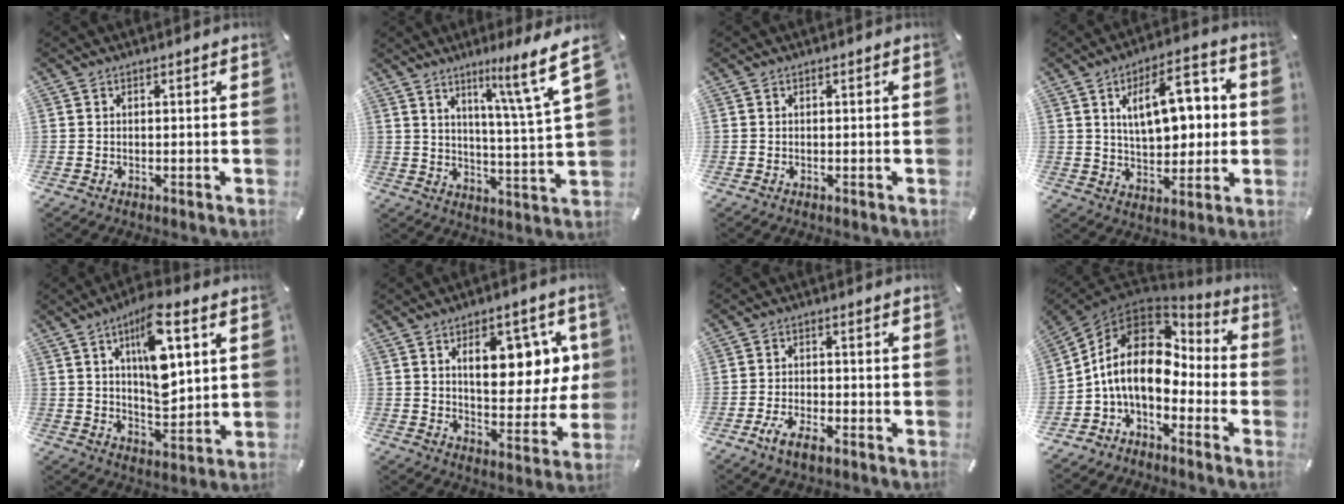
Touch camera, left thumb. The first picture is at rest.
{"total": 12.3, "force": [8.2, 0.5, 9.1], "torque": [-0.131, -0.058, 0.122]}
{"total": 0.0}
{"total": 14.8, "force": [3.9, 8.3, 11.6], "torque": [-0.169, 0.003, 0.064]}
{"total": 13.9, "force": [5.7, 5.7, 11.4], "torque": [-0.182, -0.019, 0.091]}
{"total": 13.4, "force": [5.3, 7.5, 9.8], "torque": [-0.137, -0.016, 0.089]}
{"total": 5.4, "force": [-3.3, 2.2, 3.7], "torque": [-0.083, 0.007, -0.063]}
{"total": 14.1, "force": [-0.3, 9.7, 10.3], "torque": [-0.222, 0.001, -0.011]}